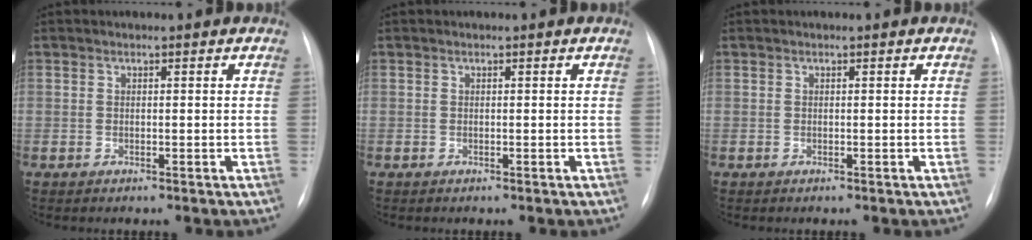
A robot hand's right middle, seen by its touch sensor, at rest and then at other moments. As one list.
[{"total": 0.0}, {"total": 0.0}]